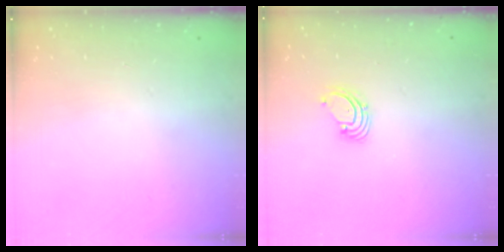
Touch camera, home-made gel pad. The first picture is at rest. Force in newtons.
{"total": 1.6, "press": 1.6, "slide": 0.1}